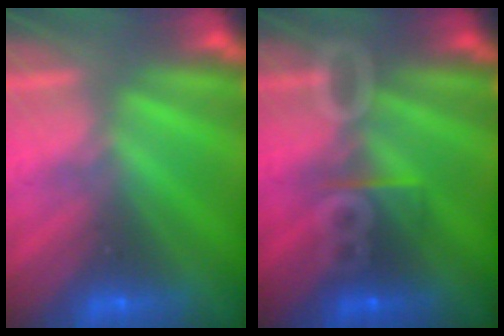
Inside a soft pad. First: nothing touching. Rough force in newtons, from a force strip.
{"total": 3.0}